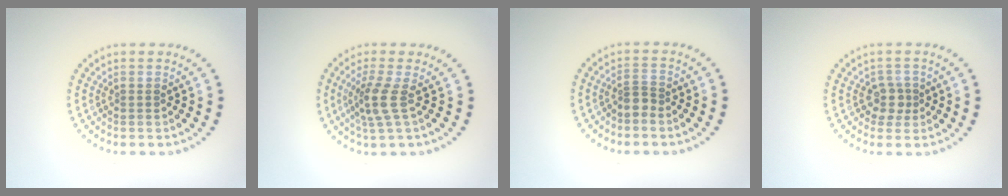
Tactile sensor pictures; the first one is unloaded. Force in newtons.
{"total": 2.7, "press": 2.0, "slide": 1.8}
{"total": 1.2, "press": 0.8, "slide": 0.9}
{"total": 1.9, "press": 1.5, "slide": 1.2}